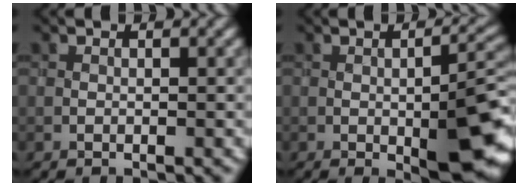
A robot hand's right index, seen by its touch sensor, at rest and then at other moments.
{"total": 7.8, "force": [-2.2, 2.5, 7.0], "torque": [-0.102, -0.004, -0.031]}